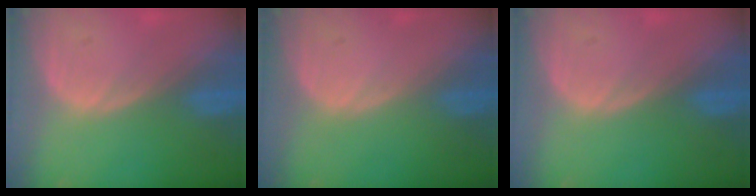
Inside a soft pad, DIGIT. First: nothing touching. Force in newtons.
{"total": 0.0}
{"total": 0.0}